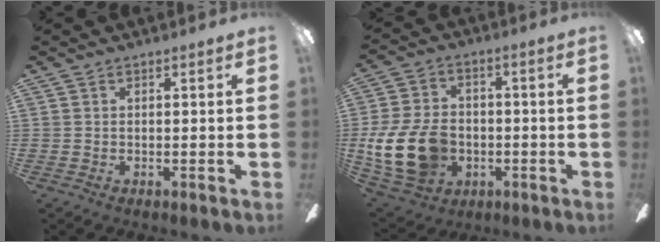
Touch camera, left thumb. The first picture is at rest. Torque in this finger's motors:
{"motor_torque": [0.61, 2.60, 1.19, -0.11, 0.43]}